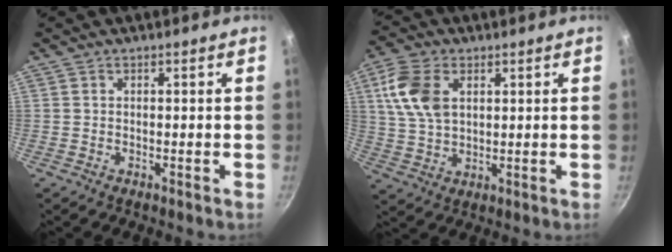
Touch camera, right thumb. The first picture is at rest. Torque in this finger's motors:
{"motor_torque": [-0.71, 1.14, 1.02, 0.50, 0.13]}